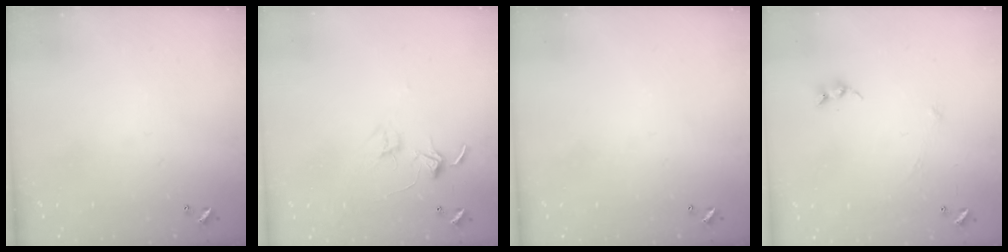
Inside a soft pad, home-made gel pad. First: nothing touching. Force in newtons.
{"total": 2.8, "press": 2.8, "slide": 0.2}
{"total": 0.0}
{"total": 4.1, "press": 4.1, "slide": 0.2}